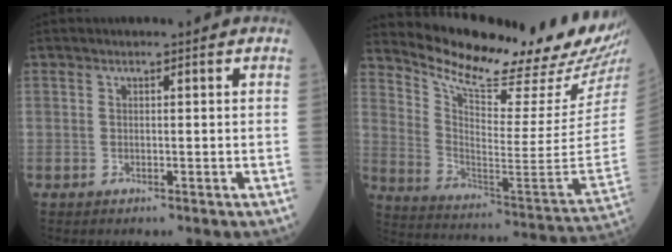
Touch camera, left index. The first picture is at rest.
{"total": 26.0, "force": [23.3, 1.5, 11.5], "torque": [-0.195, -0.106, 0.325]}